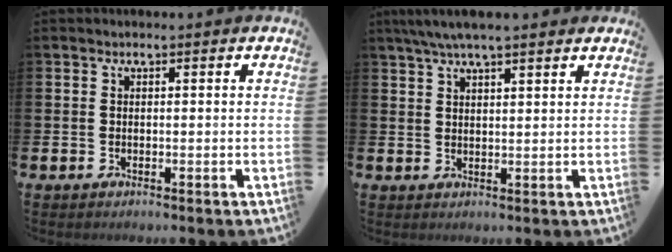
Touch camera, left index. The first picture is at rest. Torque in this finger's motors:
{"motor_torque": [0.83, -0.96, 1.05, 0.21]}